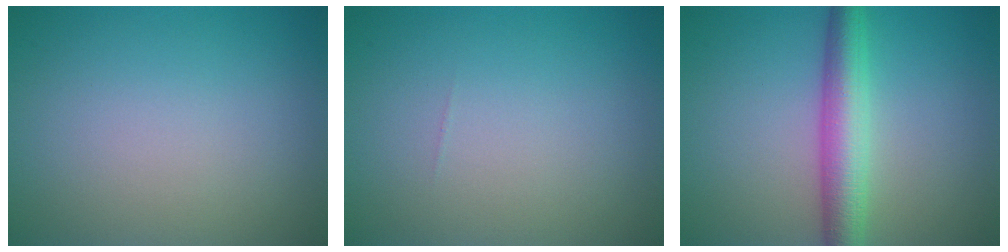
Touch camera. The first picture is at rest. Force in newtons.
{"total": 0.0}
{"total": 5.0, "press": 5.0, "slide": 0.0}